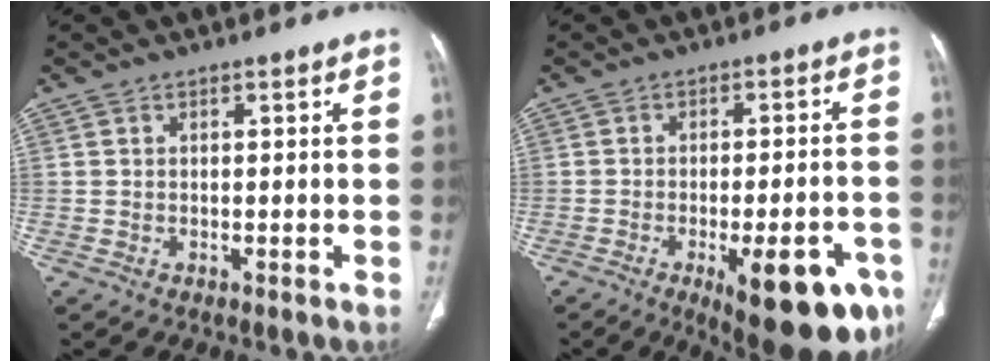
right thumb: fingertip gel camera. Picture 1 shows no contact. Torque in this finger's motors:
{"motor_torque": [3.23, 1.78, 1.29, -1.37, 0.21]}